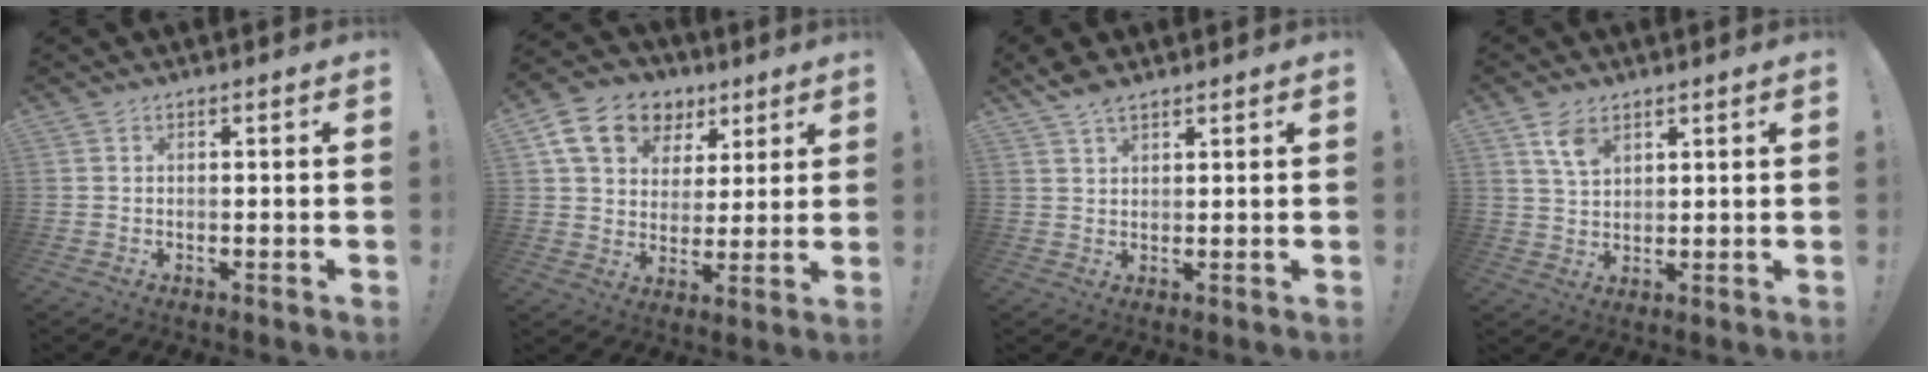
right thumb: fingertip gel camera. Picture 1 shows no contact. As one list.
[{"total": 15.3, "force": [7.7, 11.2, 6.9], "torque": [-0.100, -0.034, 0.148]}, {"total": 4.6, "force": [3.6, 1.7, 2.3], "torque": [-0.033, -0.022, 0.065]}, {"total": 6.1, "force": [3.8, 3.6, 3.2], "torque": [-0.054, -0.017, 0.071]}]